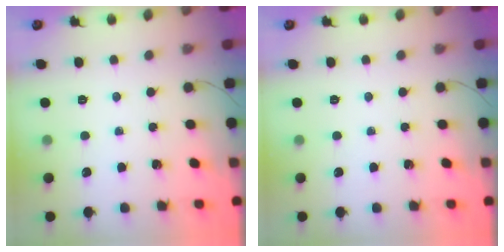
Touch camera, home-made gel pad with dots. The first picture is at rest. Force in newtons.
{"total": 0.0}